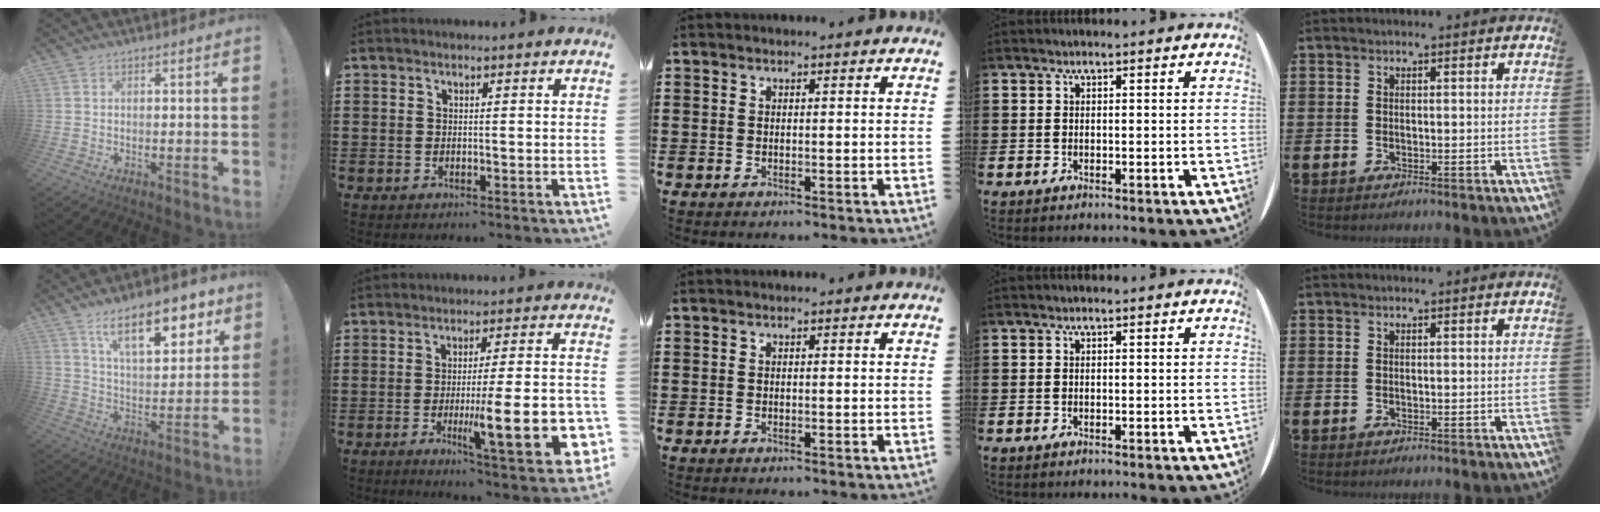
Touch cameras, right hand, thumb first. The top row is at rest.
{"thumb": {"total": 17.1, "force": [9.8, 6.8, 12.3], "torque": [-0.179, -0.049, 0.159]}, "index": {"total": 15.8, "force": [-3.7, 3.3, 15.0], "torque": [-0.224, -0.010, -0.049]}}